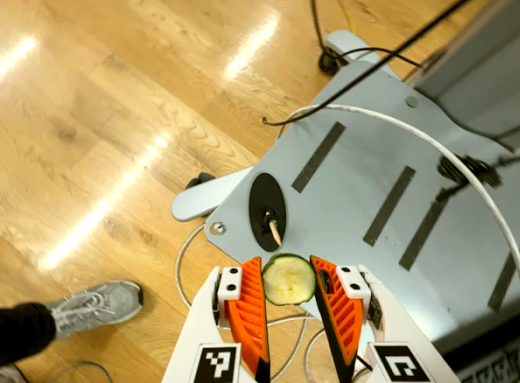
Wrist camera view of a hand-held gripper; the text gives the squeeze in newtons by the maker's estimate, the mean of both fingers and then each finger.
{"total": 7.3, "left": 7.0, "right": 7.5}